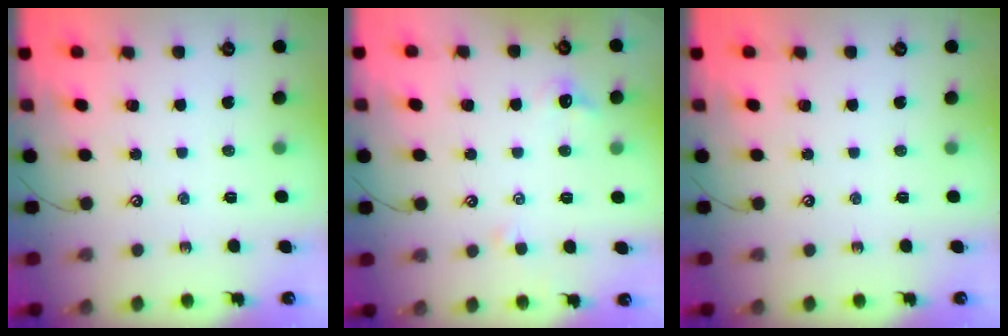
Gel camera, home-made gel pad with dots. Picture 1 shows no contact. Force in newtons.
{"total": 2.5, "press": 2.4, "slide": 0.7}
{"total": 0.0}